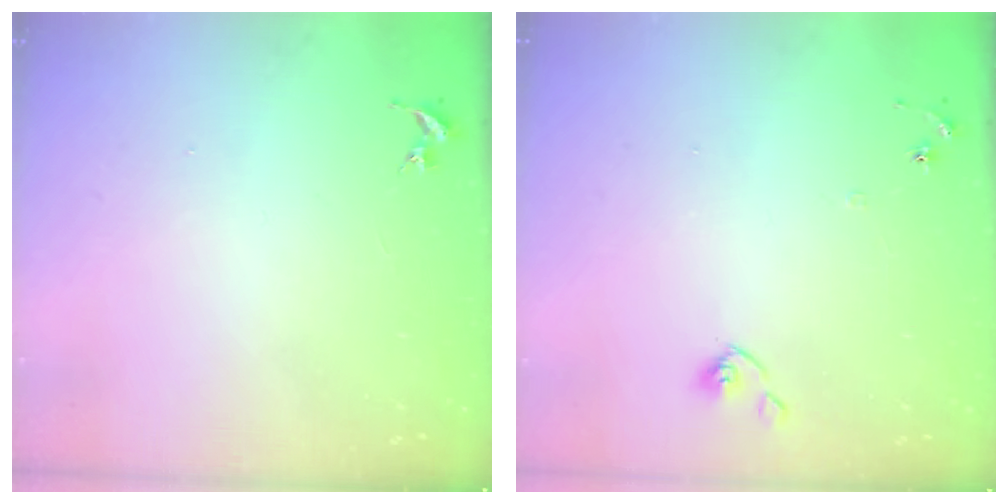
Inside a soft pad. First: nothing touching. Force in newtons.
{"total": 6.1, "press": 6.1, "slide": 0.5}